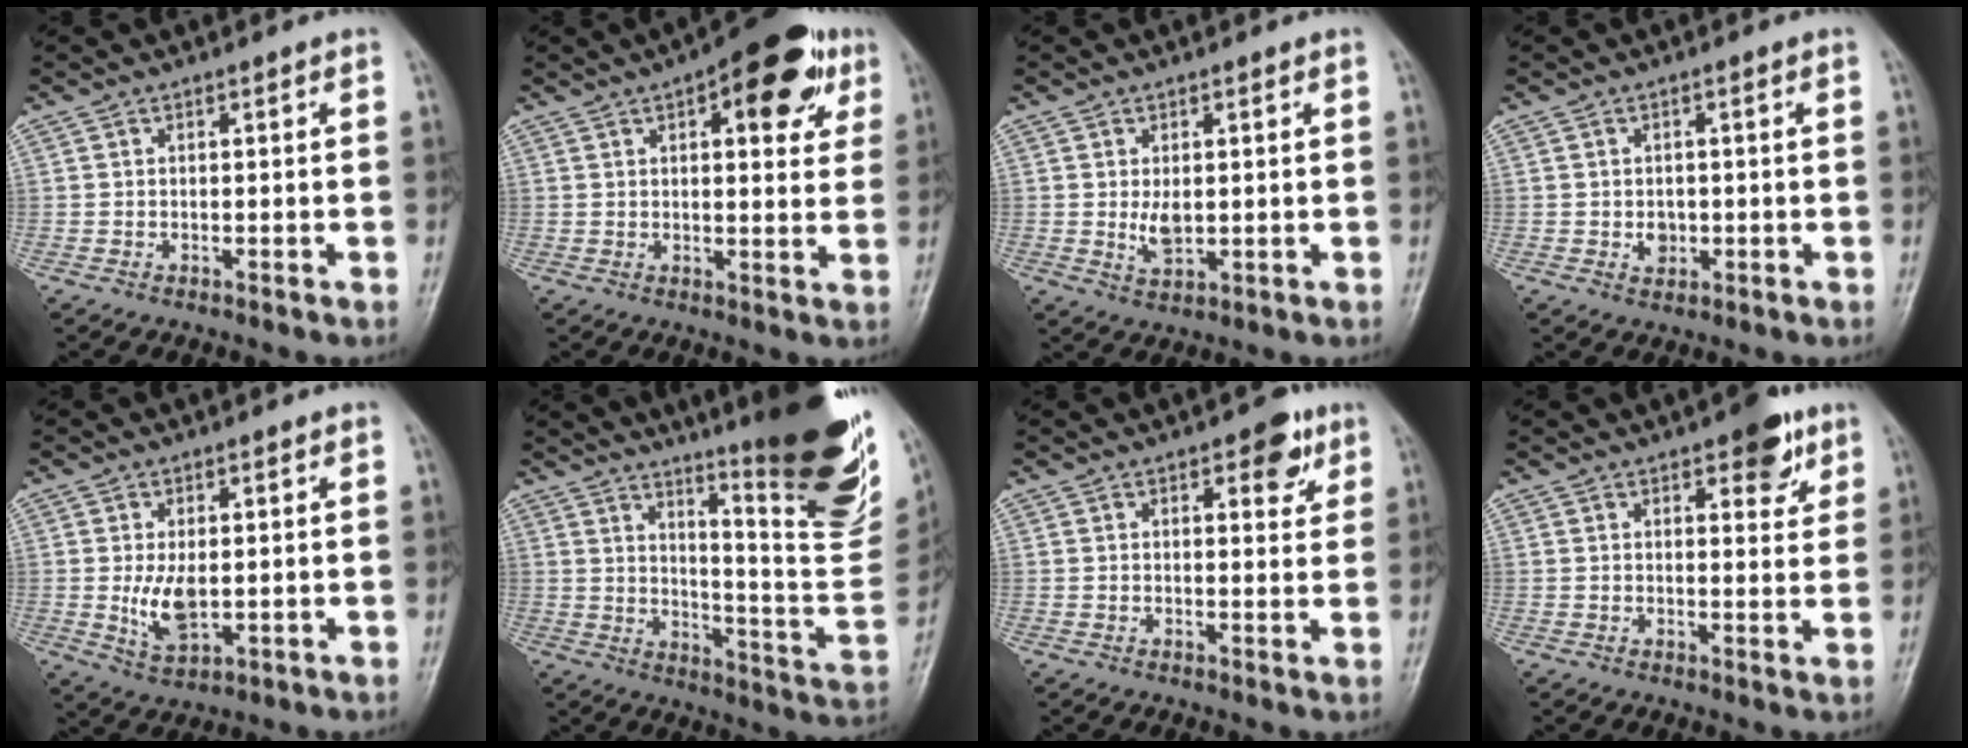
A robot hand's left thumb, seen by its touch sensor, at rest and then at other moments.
{"total": 14.5, "force": [6.6, 6.1, 11.4], "torque": [-0.106, -0.008, 0.078]}
{"total": 3.7, "force": [0.3, 2.1, 3.0], "torque": [-0.046, -0.010, 0.012]}
{"total": 2.5, "force": [-0.4, 2.1, 1.4], "torque": [-0.010, 0.001, -0.001]}
{"total": 5.7, "force": [0.1, 3.2, 4.8], "torque": [-0.081, -0.014, 0.011]}
{"total": 26.3, "force": [16.6, 4.1, 20.0], "torque": [-0.255, -0.107, 0.231]}
{"total": 5.4, "force": [2.9, 2.6, 3.8], "torque": [-0.027, -0.011, 0.030]}
{"total": 6.7, "force": [3.9, 2.9, 4.6], "torque": [-0.034, -0.017, 0.045]}